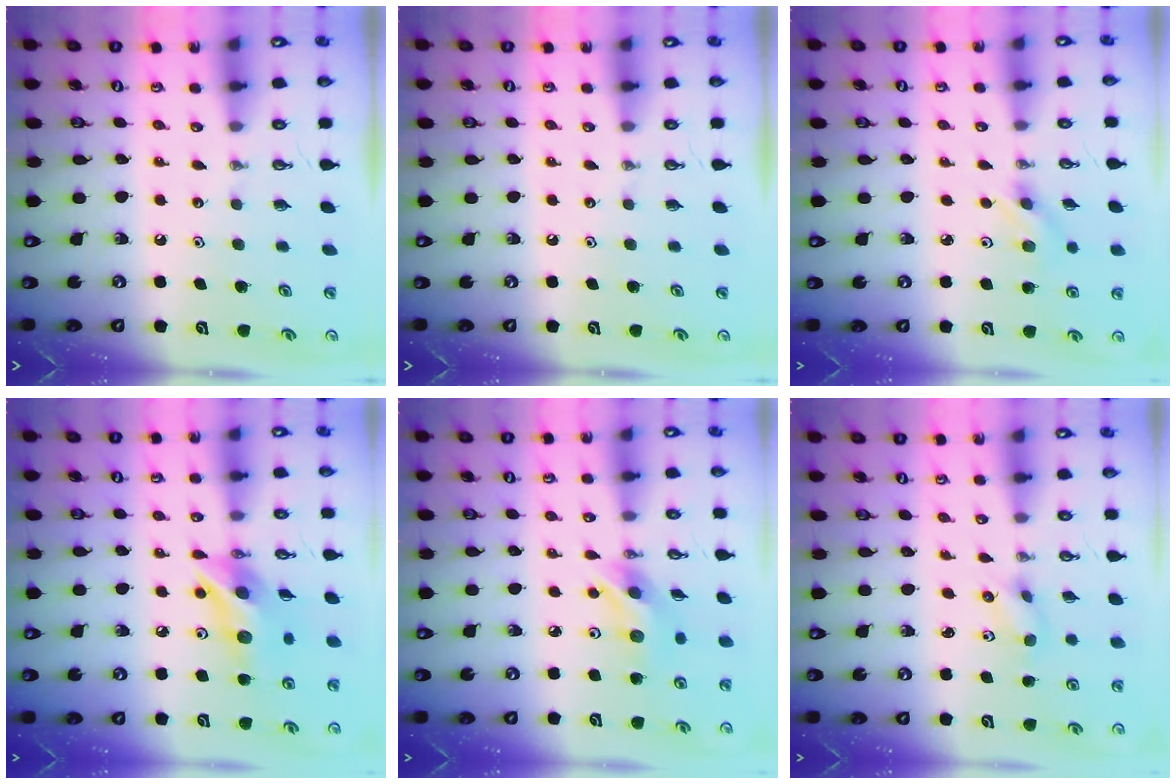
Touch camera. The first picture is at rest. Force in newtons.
{"total": 0.0}
{"total": 4.1, "press": 3.8, "slide": 1.3}
{"total": 13.8, "press": 13.7, "slide": 1.2}
{"total": 11.0, "press": 11.0, "slide": 0.6}
{"total": 2.0, "press": 1.8, "slide": 0.9}